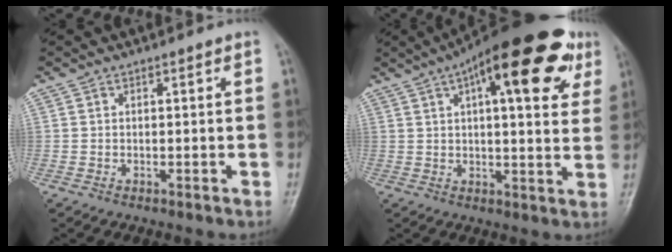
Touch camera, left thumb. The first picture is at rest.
{"total": 22.8, "force": [10.7, 7.9, 18.5], "torque": [-0.245, 0.005, 0.145]}